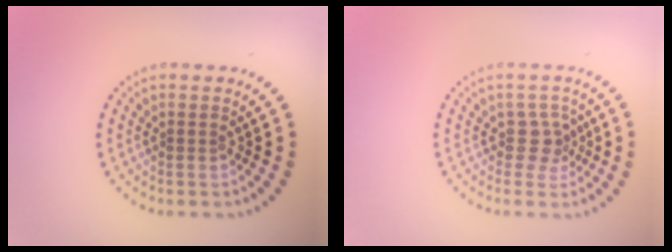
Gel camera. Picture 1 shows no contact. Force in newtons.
{"total": 2.1, "press": 1.6, "slide": 1.3}